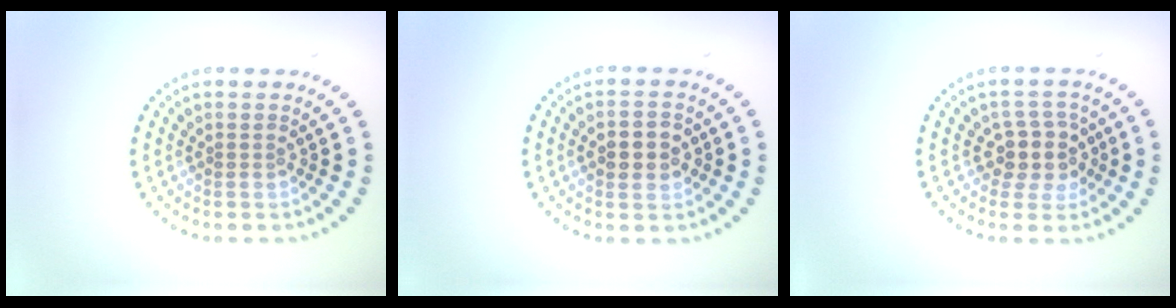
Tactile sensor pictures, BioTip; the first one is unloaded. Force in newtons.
{"total": 2.6, "press": 2.6, "slide": 0.0}
{"total": 3.1, "press": 2.5, "slide": 1.7}